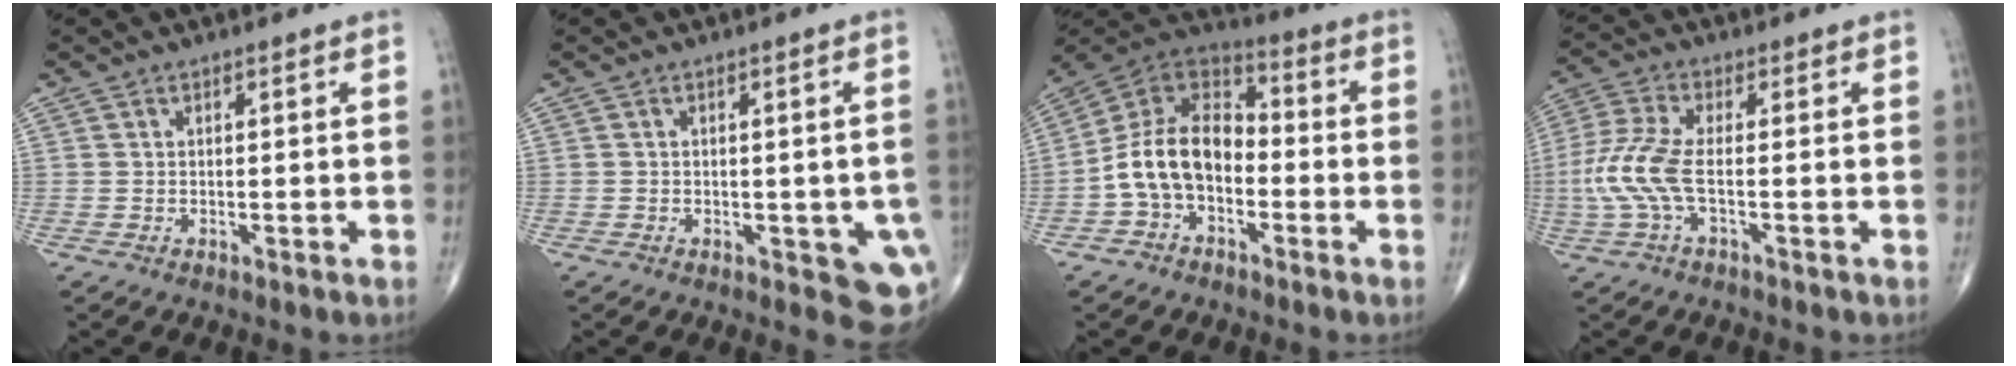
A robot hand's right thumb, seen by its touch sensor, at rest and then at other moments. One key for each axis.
{"total": 7.3, "fx": -2.0, "fy": 3.3, "fz": 6.2, "tx": -0.043, "ty": -0.004, "tz": -0.022}
{"total": 13.9, "fx": -3.0, "fy": 9.2, "fz": 10.0, "tx": -0.166, "ty": 0.049, "tz": -0.069}
{"total": 8.5, "fx": -1.6, "fy": 2.7, "fz": 7.9, "tx": -0.212, "ty": 0.015, "tz": -0.039}